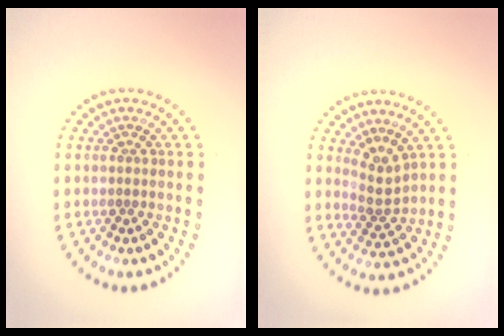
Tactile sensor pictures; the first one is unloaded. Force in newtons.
{"total": 2.6, "press": 1.8, "slide": 1.9}